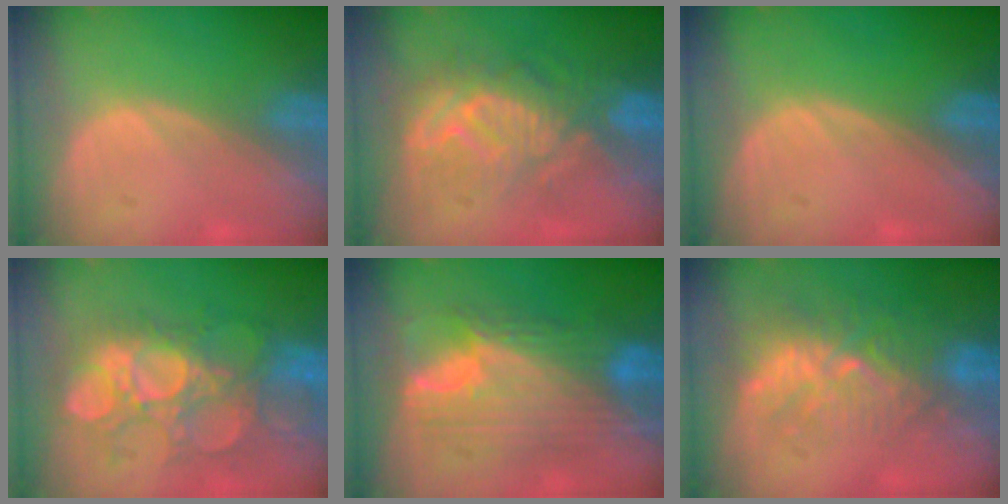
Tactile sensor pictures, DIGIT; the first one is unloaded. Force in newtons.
{"total": 9.0, "press": 8.9, "slide": 1.0}
{"total": 0.0}
{"total": 10.4, "press": 10.3, "slide": 1.6}
{"total": 11.1, "press": 11.1, "slide": 1.1}
{"total": 9.1, "press": 8.4, "slide": 3.5}